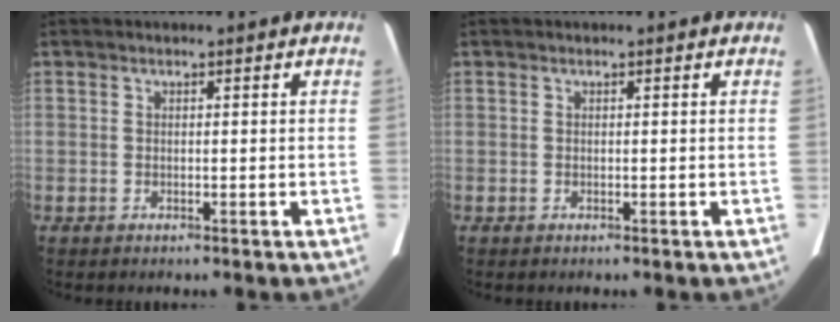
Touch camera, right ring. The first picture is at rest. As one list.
[{"total": 0.0}]